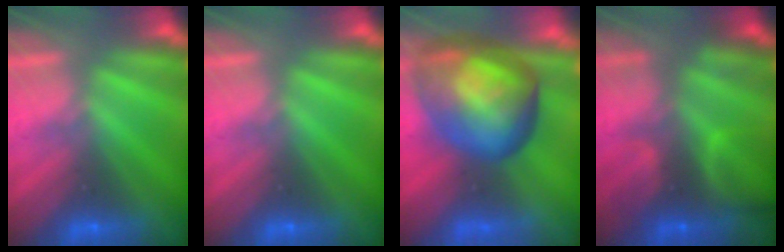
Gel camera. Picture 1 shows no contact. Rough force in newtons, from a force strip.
{"total": 0.0}
{"total": 8.7}
{"total": 6.8}